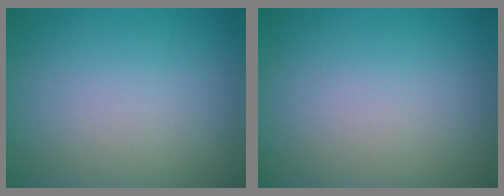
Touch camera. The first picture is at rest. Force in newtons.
{"total": 0.0}